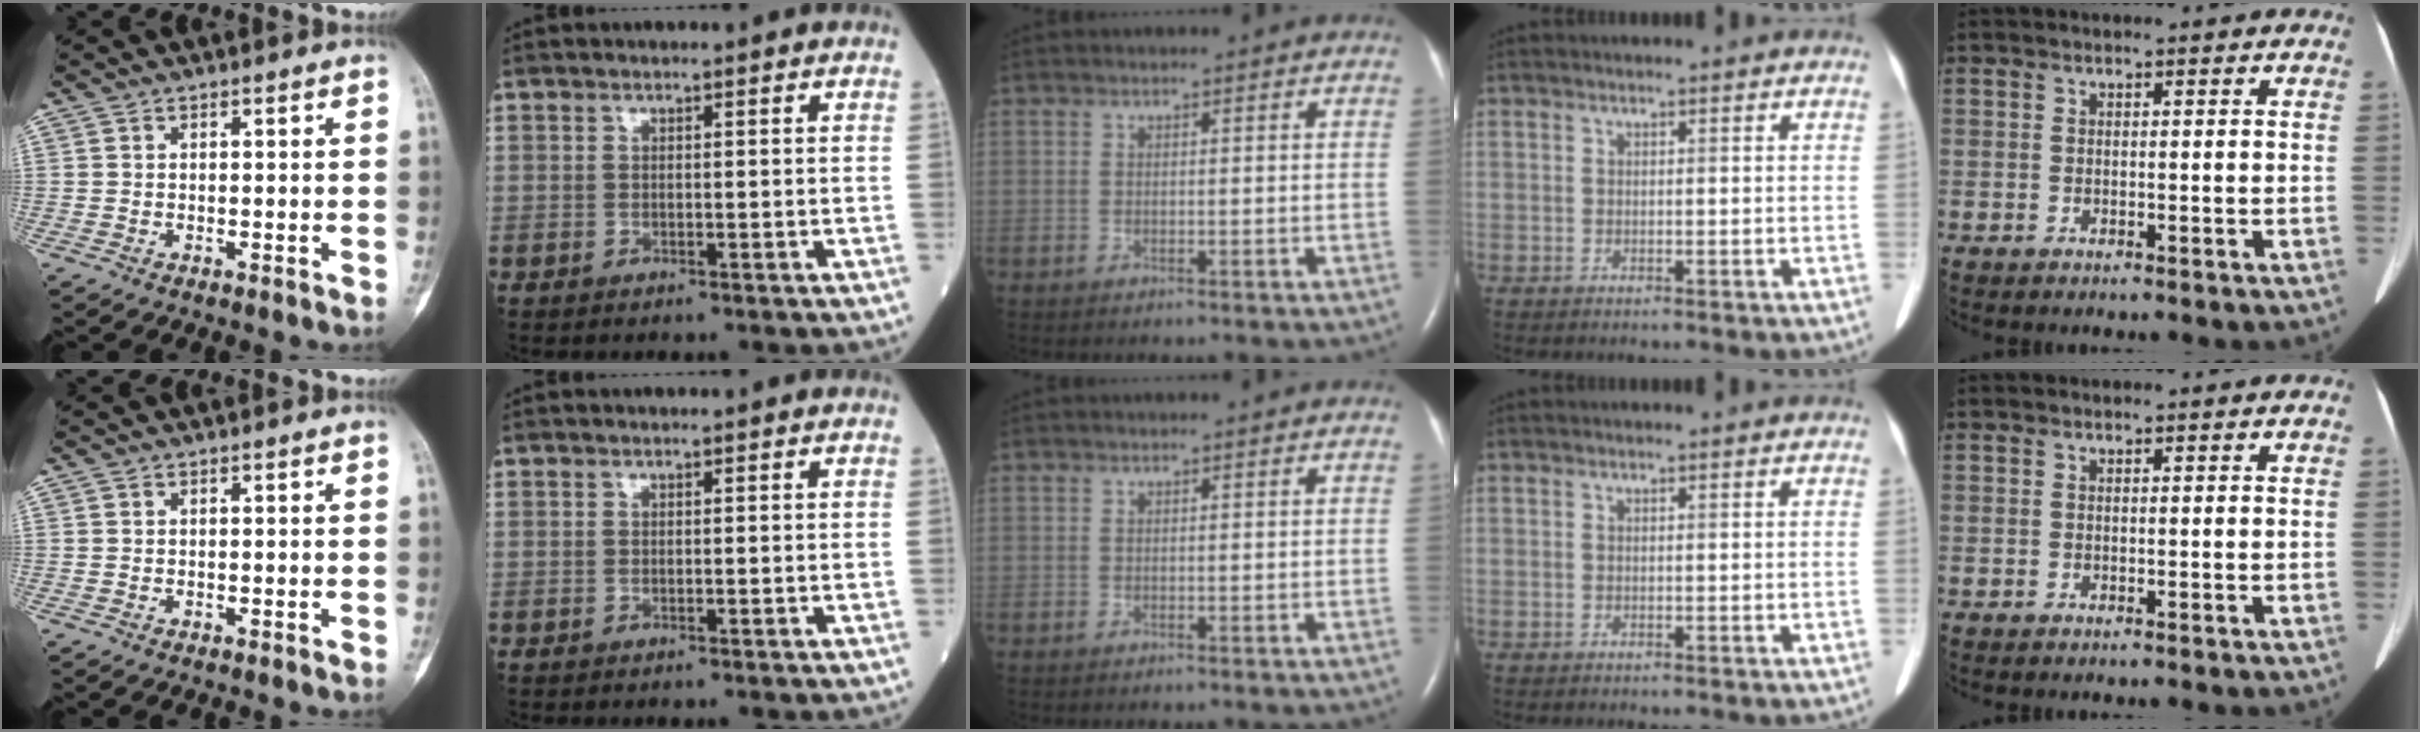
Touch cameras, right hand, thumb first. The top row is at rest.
{}